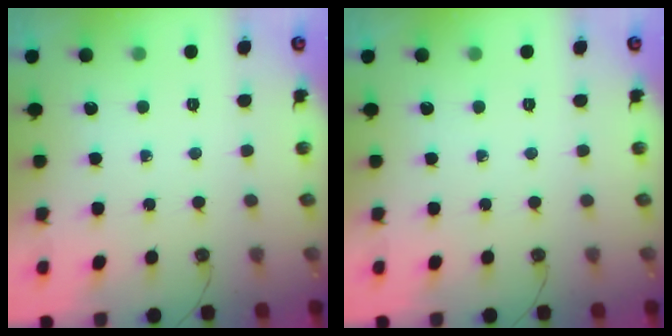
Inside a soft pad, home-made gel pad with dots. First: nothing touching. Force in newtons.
{"total": 0.0}